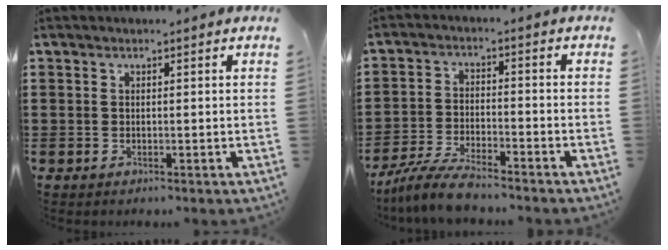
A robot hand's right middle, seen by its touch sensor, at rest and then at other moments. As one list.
[{"total": 6.0, "force": [-5.5, 0.5, 2.4], "torque": [-0.058, -0.006, -0.109]}]